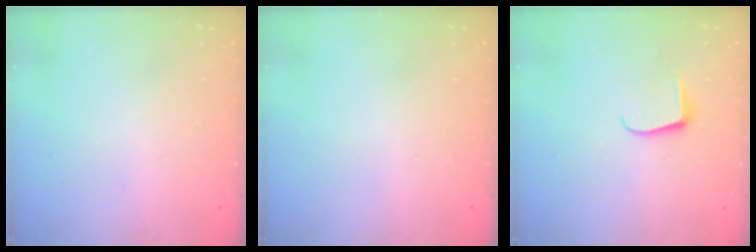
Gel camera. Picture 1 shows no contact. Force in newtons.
{"total": 0.0}
{"total": 6.0, "press": 5.9, "slide": 0.6}